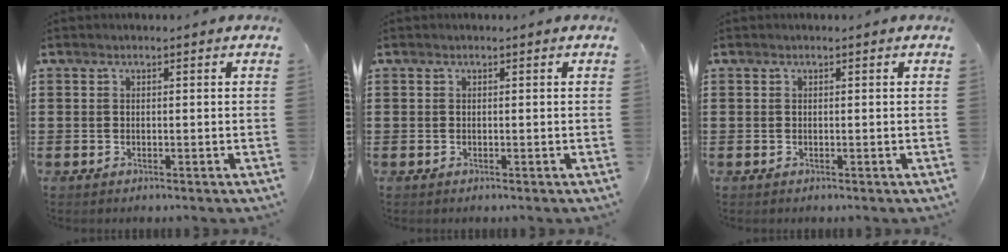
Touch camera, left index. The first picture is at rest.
{"total": 0.0}
{"total": 0.0}